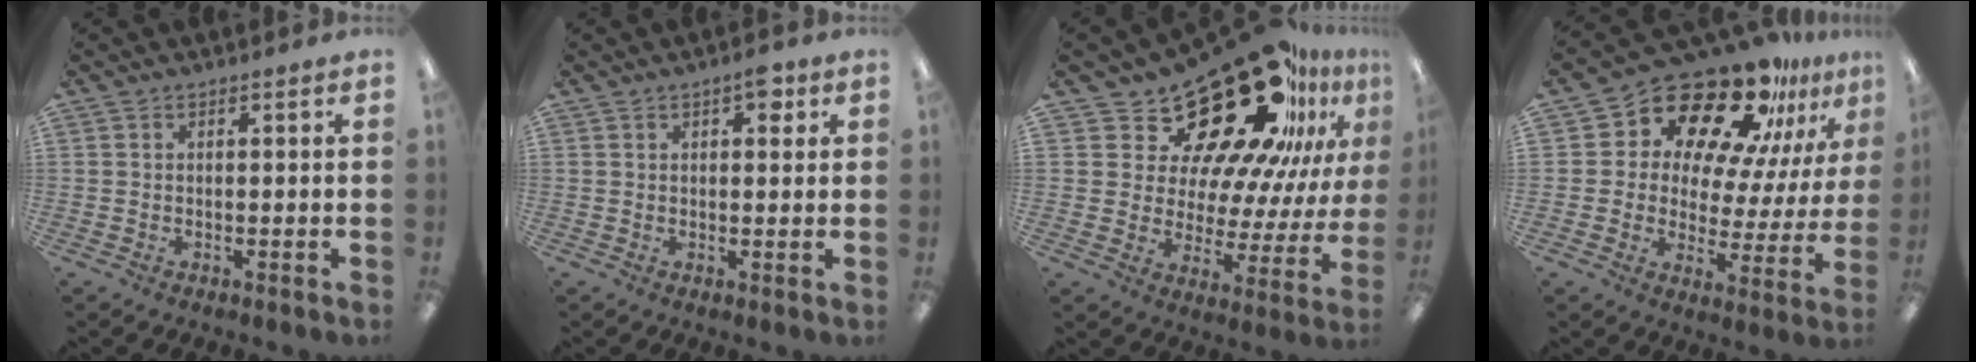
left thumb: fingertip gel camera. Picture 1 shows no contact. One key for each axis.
{"total": 4.3, "fx": 1.7, "fy": 2.1, "fz": 3.3, "tx": -0.036, "ty": -0.007, "tz": 0.022}
{"total": 27.1, "fx": 19.2, "fy": 11.7, "fz": 15.2, "tx": -0.214, "ty": -0.150, "tz": 0.336}
{"total": 18.7, "fx": 14.8, "fy": 8.2, "fz": 8.0, "tx": -0.139, "ty": -0.121, "tz": 0.250}